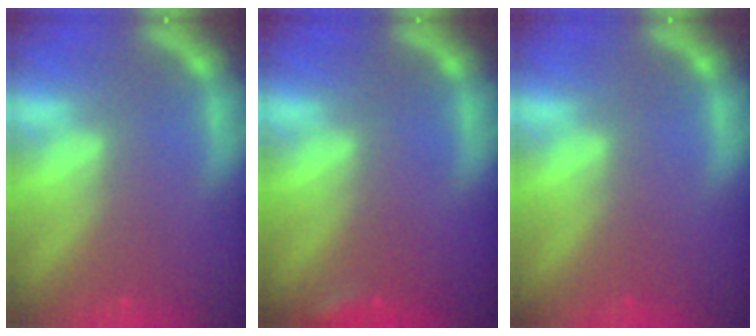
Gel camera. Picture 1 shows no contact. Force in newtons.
{"total": 1.4}
{"total": 0.0}